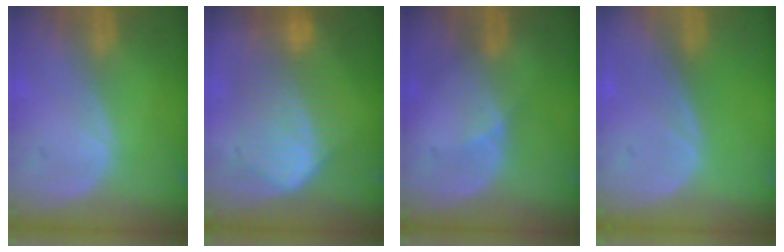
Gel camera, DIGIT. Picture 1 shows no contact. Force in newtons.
{"total": 9.7, "press": 9.7, "slide": 0.8}
{"total": 2.6, "press": 2.2, "slide": 1.4}
{"total": 0.0}